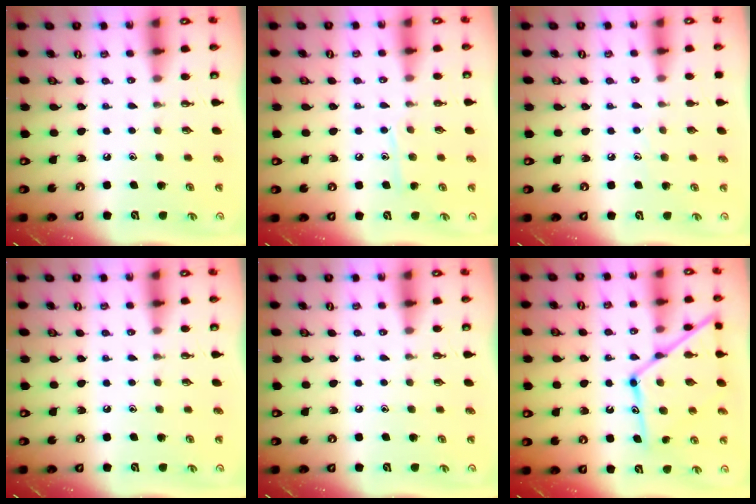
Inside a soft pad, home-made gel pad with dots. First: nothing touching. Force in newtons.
{"total": 7.4, "press": 7.4, "slide": 0.8}
{"total": 4.4, "press": 4.4, "slide": 0.6}
{"total": 0.0}
{"total": 0.0}
{"total": 17.5, "press": 17.5, "slide": 1.4}